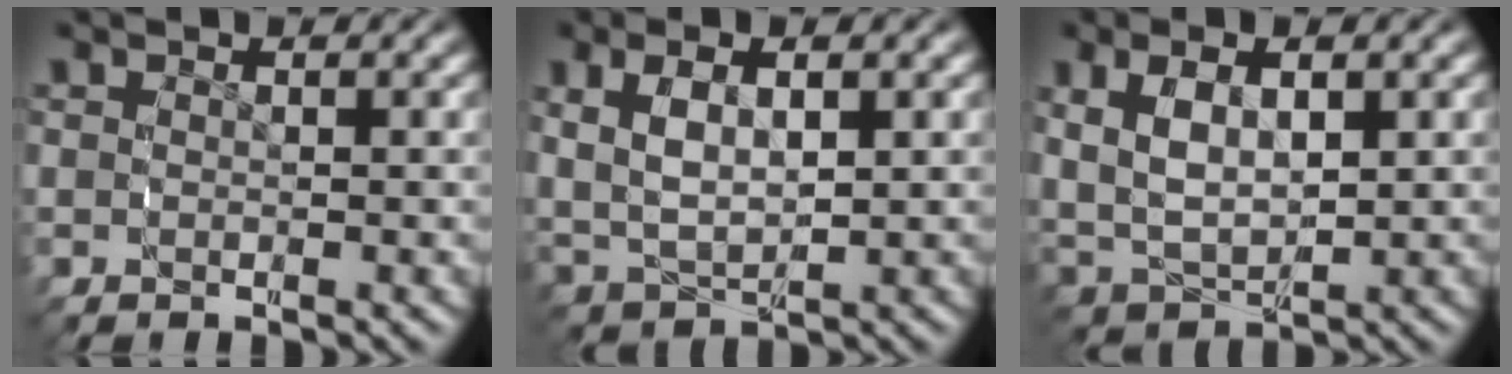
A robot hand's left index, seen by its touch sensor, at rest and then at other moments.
{"total": 5.5, "force": [1.0, 4.0, 3.6], "torque": [-0.096, -0.007, 0.027]}
{"total": 6.4, "force": [0.9, 4.8, 4.2], "torque": [-0.110, -0.010, 0.026]}